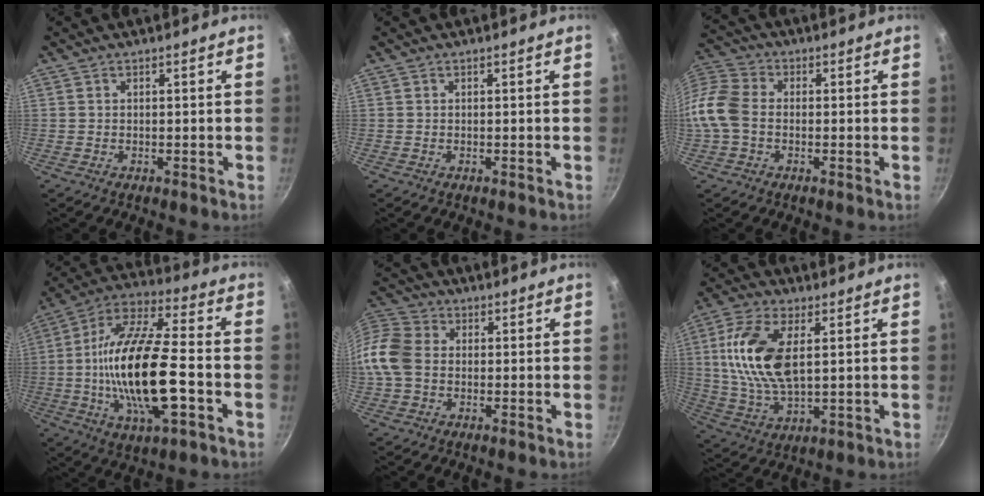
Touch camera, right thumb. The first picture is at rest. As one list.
[{"total": 0.0}, {"total": 9.7, "force": [-1.7, 7.1, 6.4], "torque": [-0.122, 0.024, -0.055]}, {"total": 23.0, "force": [-3.9, 8.3, 21.1], "torque": [-0.392, 0.019, -0.081]}, {"total": 11.9, "force": [-0.9, 9.3, 7.4], "torque": [-0.145, 0.023, -0.038]}, {"total": 15.1, "force": [3.1, 7.5, 12.7], "torque": [-0.248, -0.005, 0.060]}]